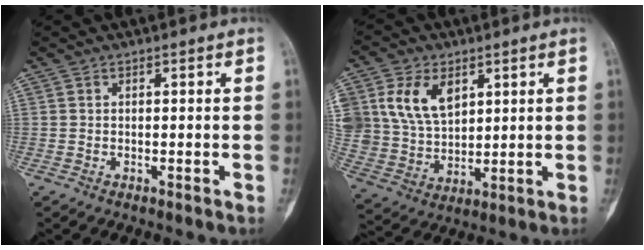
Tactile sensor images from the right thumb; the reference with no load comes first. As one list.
[{"total": 12.6, "force": [4.9, 8.6, 7.8], "torque": [-0.131, -0.013, 0.108]}]